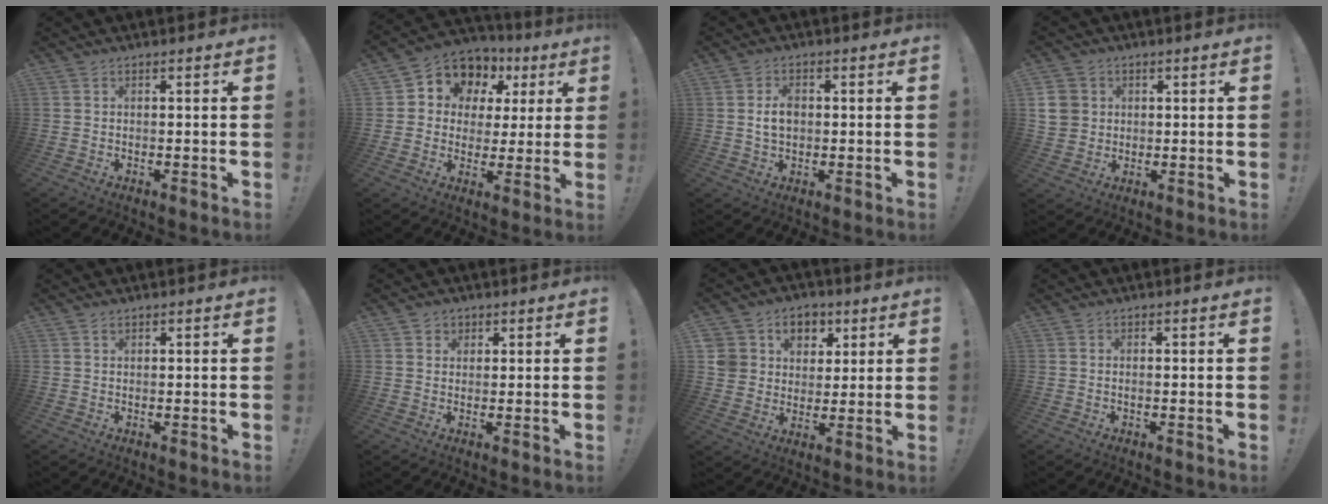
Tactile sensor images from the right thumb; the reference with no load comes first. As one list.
[{"total": 9.1, "force": [3.9, 7.5, 3.3], "torque": [-0.052, -0.028, 0.076]}, {"total": 4.5, "force": [0.1, 3.0, 3.4], "torque": [-0.056, 0.000, -0.004]}, {"total": 7.5, "force": [1.6, 6.8, 2.7], "torque": [-0.061, -0.002, 0.035]}, {"total": 0.7, "force": [0.5, 0.4, 0.2], "torque": [-0.002, 0.000, 0.009]}, {"total": 2.4, "force": [1.0, 2.1, 0.2], "torque": [0.008, -0.007, 0.015]}, {"total": 9.6, "force": [3.2, 8.8, 2.3], "torque": [-0.041, -0.015, 0.071]}, {"total": 0.5, "force": [-0.3, -0.1, 0.4], "torque": [-0.015, 0.003, -0.004]}]